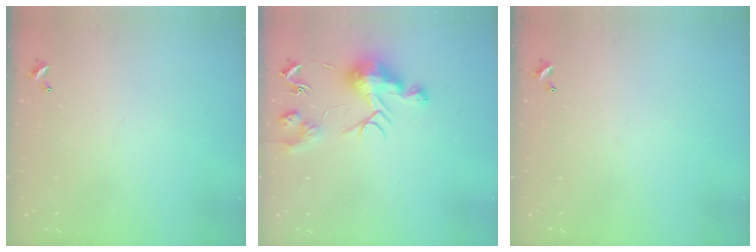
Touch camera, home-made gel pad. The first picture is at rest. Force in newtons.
{"total": 10.0, "press": 10.0, "slide": 0.3}
{"total": 0.0}